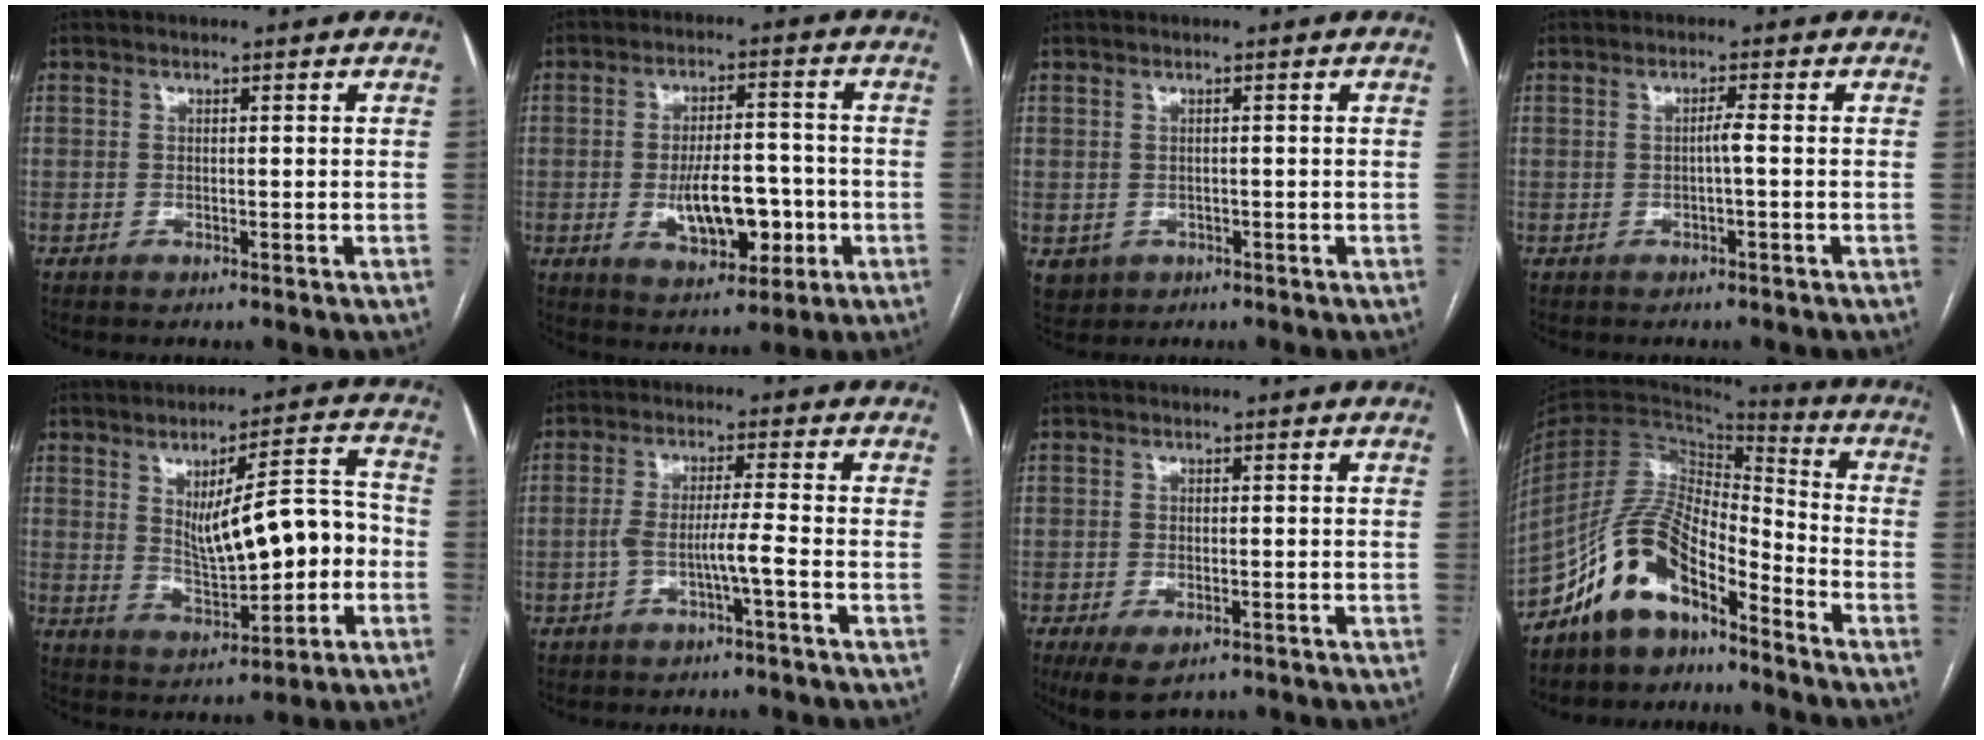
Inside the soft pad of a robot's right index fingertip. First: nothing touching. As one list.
[{"total": 9.9, "force": [-2.4, 4.4, 8.6], "torque": [-0.147, 0.009, -0.030]}, {"total": 3.6, "force": [-1.1, 3.3, 0.7], "torque": [-0.009, 0.001, -0.009]}, {"total": 1.4, "force": [-0.4, -0.2, 1.3], "torque": [-0.020, 0.002, -0.006]}, {"total": 11.5, "force": [-0.4, 3.2, 11.1], "torque": [-0.168, 0.019, 0.007]}, {"total": 4.2, "force": [-1.9, -0.7, 3.7], "torque": [-0.070, 0.013, -0.033]}, {"total": 5.3, "force": [-3.4, 2.5, 3.3], "torque": [-0.056, -0.008, -0.050]}, {"total": 11.6, "force": [-8.7, 4.3, 6.3], "torque": [-0.129, 0.027, -0.166]}]